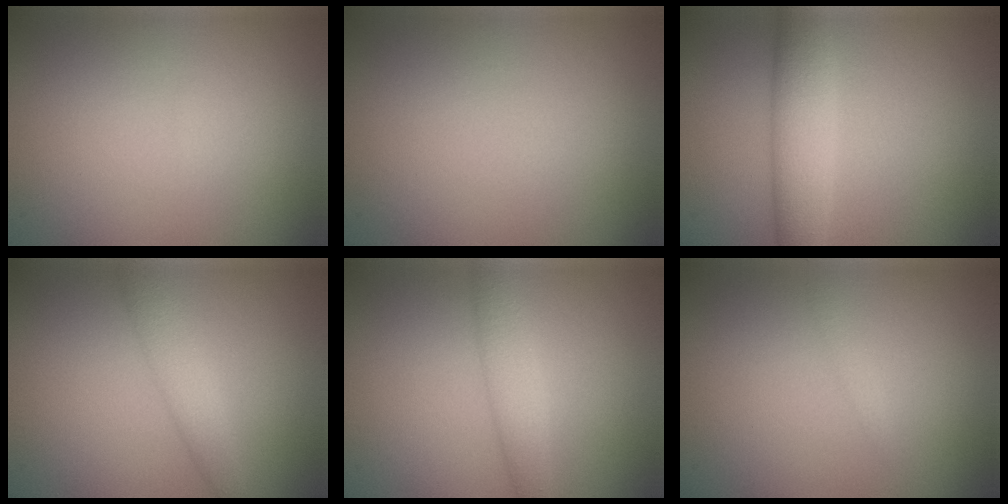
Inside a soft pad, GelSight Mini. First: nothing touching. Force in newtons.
{"total": 0.0}
{"total": 4.8, "press": 4.8, "slide": 0.1}
{"total": 2.7, "press": 2.7, "slide": 0.1}
{"total": 2.7, "press": 2.7, "slide": 0.1}
{"total": 0.6, "press": 0.6, "slide": 0.1}